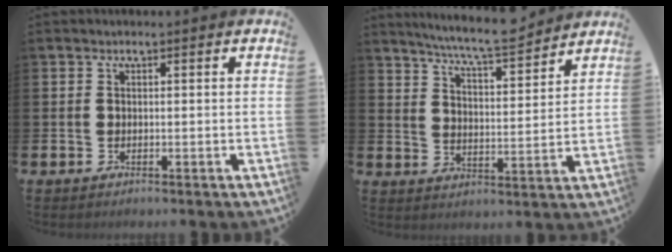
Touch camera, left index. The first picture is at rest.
{"total": 7.5, "force": [7.2, 0.1, 2.3], "torque": [-0.065, -0.042, 0.126]}